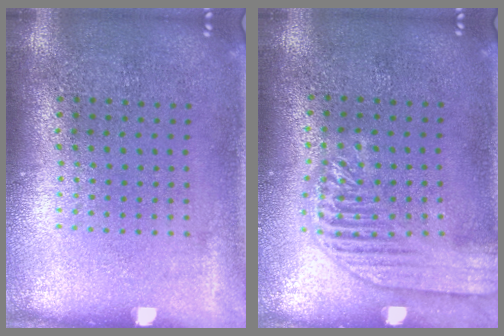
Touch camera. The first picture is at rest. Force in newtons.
{"total": 1.8, "press": 1.8, "slide": 0.4}